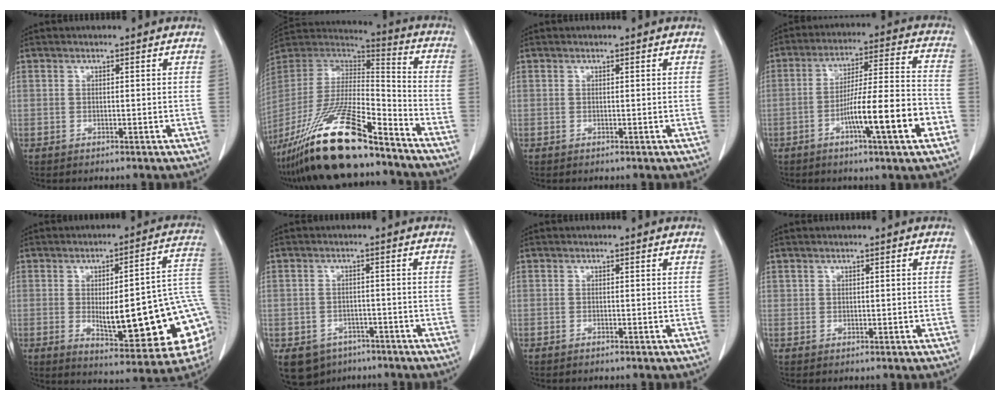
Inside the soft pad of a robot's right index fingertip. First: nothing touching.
{"total": 23.8, "force": [-17.8, 3.7, 15.3], "torque": [-0.306, -0.030, -0.324]}
{"total": 0.0}
{"total": 14.3, "force": [-5.6, 0.6, 13.1], "torque": [-0.213, 0.004, -0.089]}
{"total": 22.8, "force": [-3.1, 4.5, 22.1], "torque": [-0.219, 0.012, -0.027]}
{"total": 7.0, "force": [-4.3, 5.3, 1.5], "torque": [-0.024, 0.006, -0.059]}
{"total": 0.0}
{"total": 0.6, "force": [0.3, 0.6, 0.1], "torque": [0.000, 0.003, 0.006]}